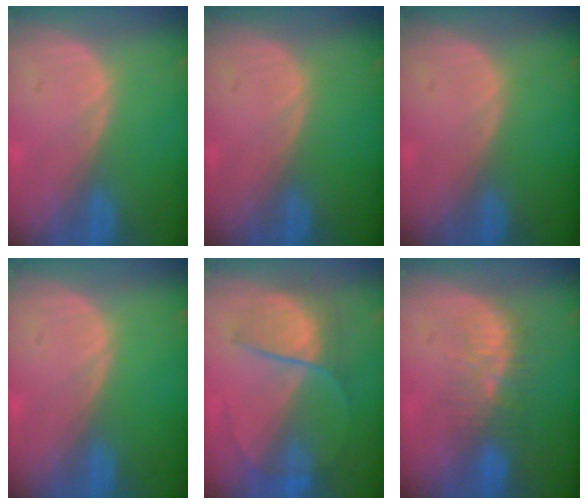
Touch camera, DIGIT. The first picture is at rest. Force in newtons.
{"total": 0.0}
{"total": 0.0}
{"total": 0.0}
{"total": 6.6, "press": 6.5, "slide": 1.5}
{"total": 6.0, "press": 5.7, "slide": 1.9}